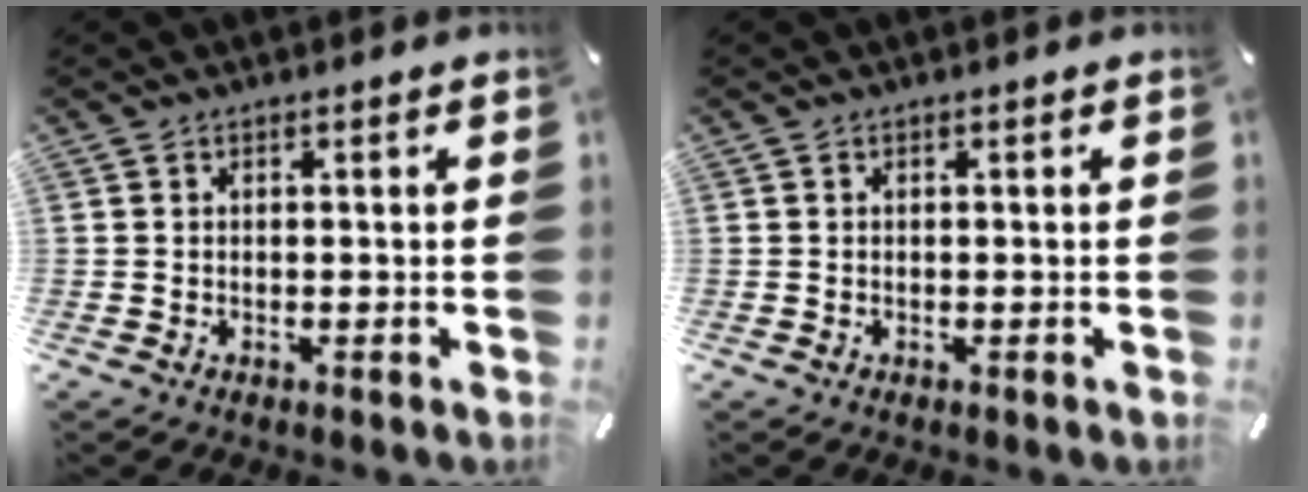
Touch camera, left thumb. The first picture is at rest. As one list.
[{"total": 0.0}]